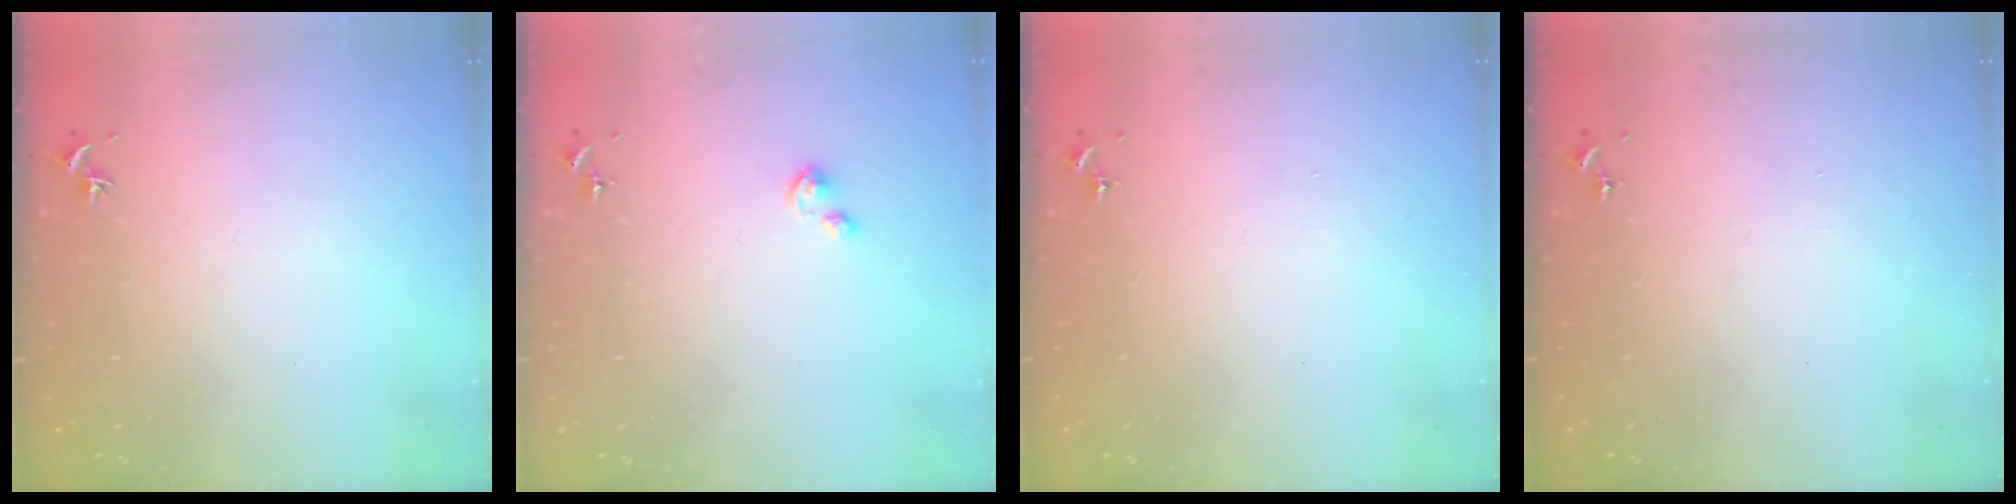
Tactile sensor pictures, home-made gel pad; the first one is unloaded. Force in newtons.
{"total": 2.5, "press": 2.5, "slide": 0.3}
{"total": 0.0}
{"total": 0.0}